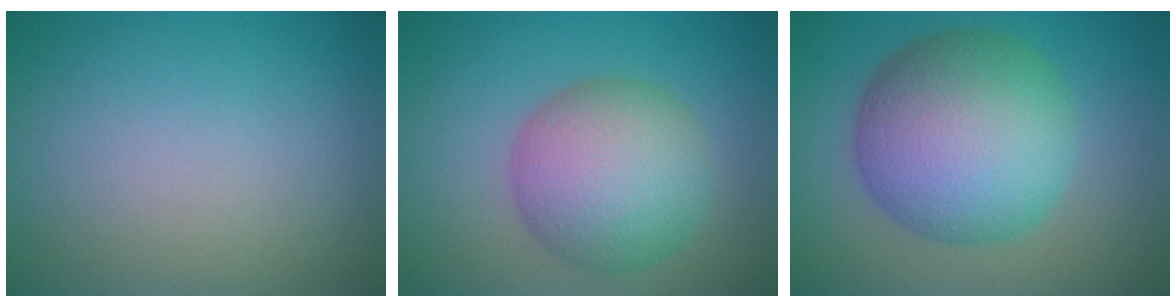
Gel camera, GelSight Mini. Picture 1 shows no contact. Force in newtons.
{"total": 7.9, "press": 7.9, "slide": 0.3}
{"total": 11.7, "press": 11.7, "slide": 0.1}